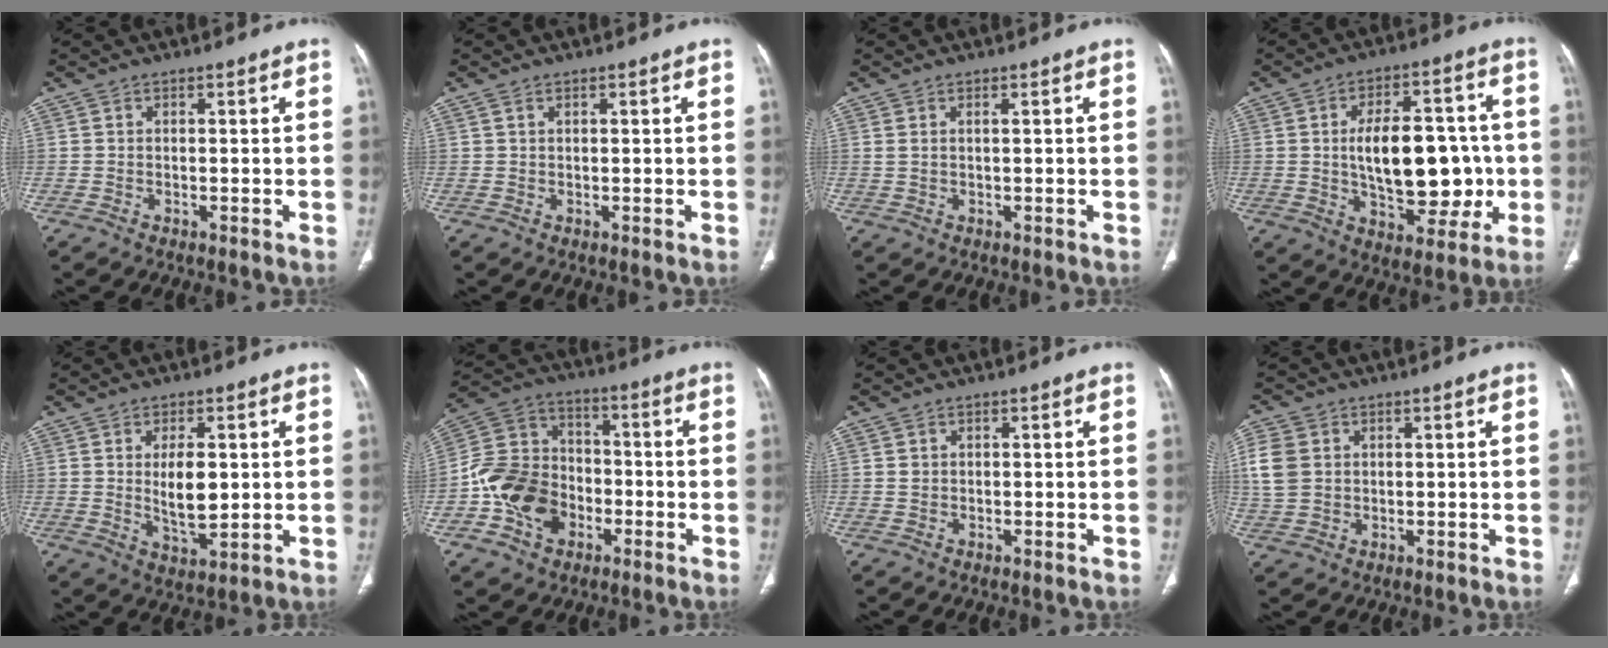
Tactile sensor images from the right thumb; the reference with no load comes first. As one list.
[{"total": 0.5, "force": [0.4, 0.2, 0.3], "torque": [-0.007, 0.005, 0.008]}, {"total": 1.1, "force": [0.5, 0.3, 1.0], "torque": [-0.032, 0.008, 0.015]}, {"total": 17.2, "force": [-0.6, 9.5, 14.4], "torque": [-0.182, 0.018, 0.001]}, {"total": 8.0, "force": [0.8, 3.7, 7.1], "torque": [-0.106, -0.016, 0.021]}, {"total": 15.0, "force": [-4.9, 11.7, 8.1], "torque": [-0.122, 0.037, -0.093]}, {"total": 1.0, "force": [0.3, 0.9, 0.4], "torque": [0.000, 0.000, 0.006]}, {"total": 7.9, "force": [1.7, 6.4, 4.4], "torque": [-0.091, 0.002, 0.034]}]